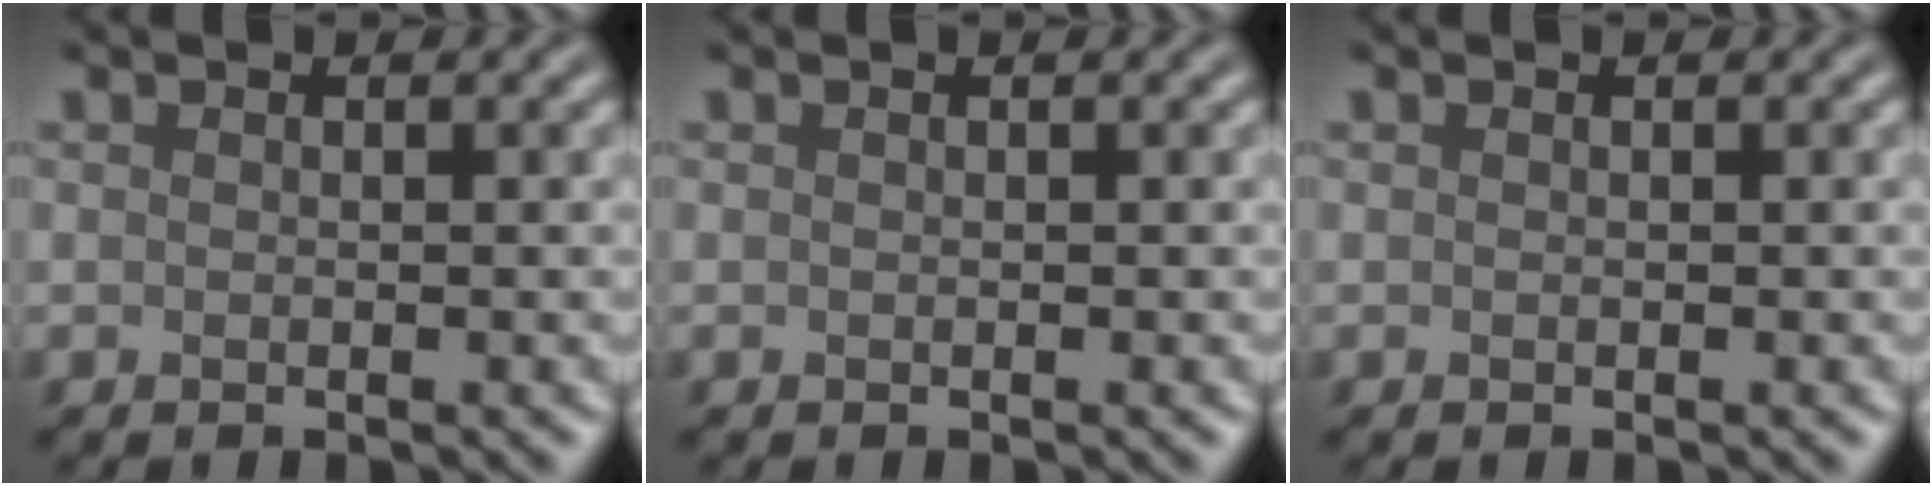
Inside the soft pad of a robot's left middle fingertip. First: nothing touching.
{"total": 0.0}
{"total": 0.0}